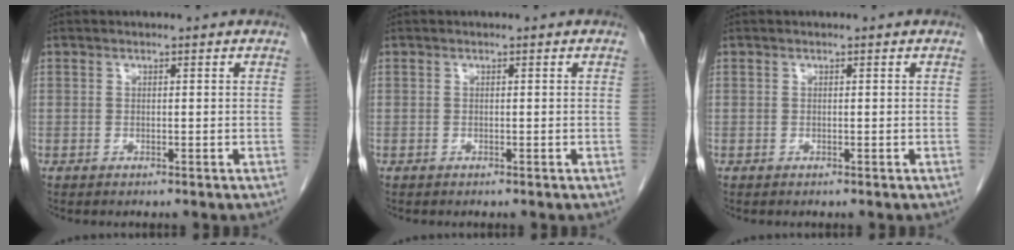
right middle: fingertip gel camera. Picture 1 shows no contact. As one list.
[{"total": 0.0}, {"total": 0.0}]